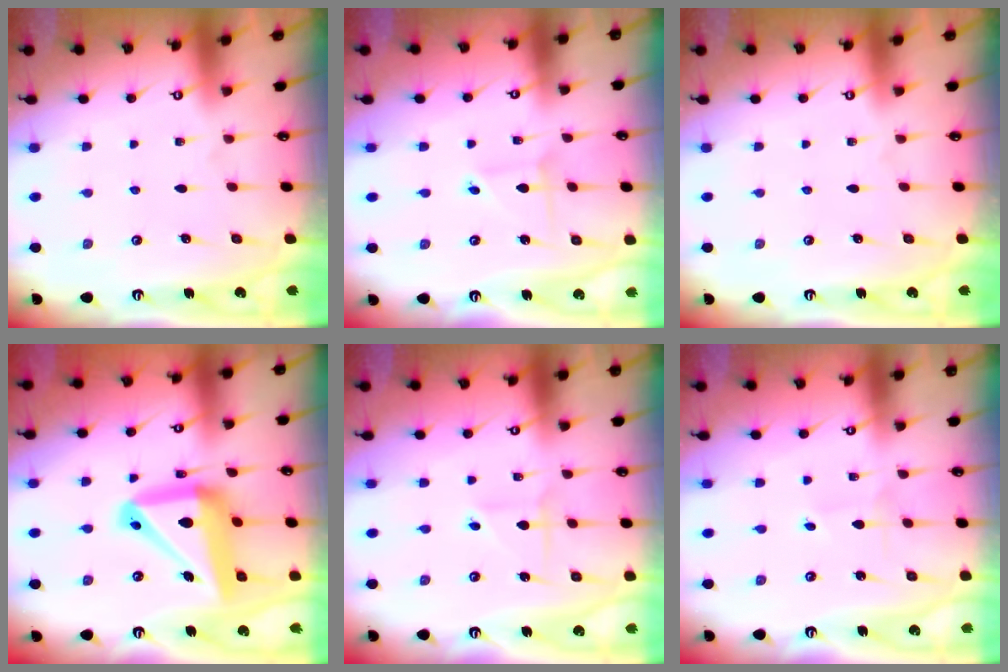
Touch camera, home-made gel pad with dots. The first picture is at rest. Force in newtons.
{"total": 2.3, "press": 2.3, "slide": 0.0}
{"total": 0.0}
{"total": 18.3, "press": 18.2, "slide": 2.0}
{"total": 2.0, "press": 2.0, "slide": 0.1}
{"total": 0.6, "press": 0.6, "slide": 0.0}